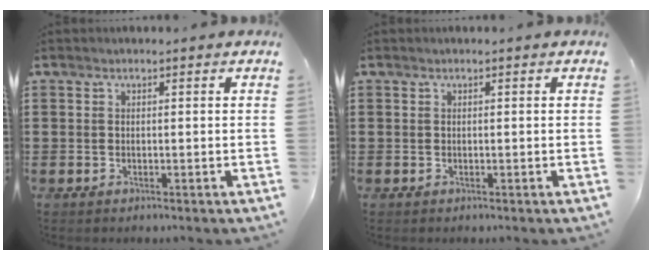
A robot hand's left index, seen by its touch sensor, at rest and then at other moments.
{"total": 0.0}